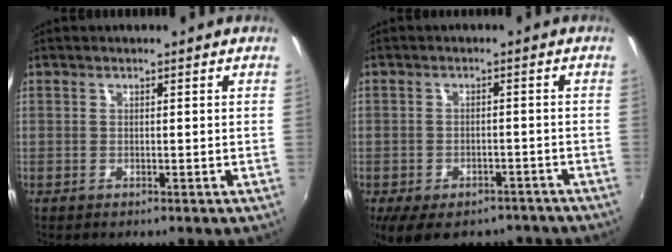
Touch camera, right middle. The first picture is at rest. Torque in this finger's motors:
{"motor_torque": [1.10, -1.04, 0.46, 0.14]}